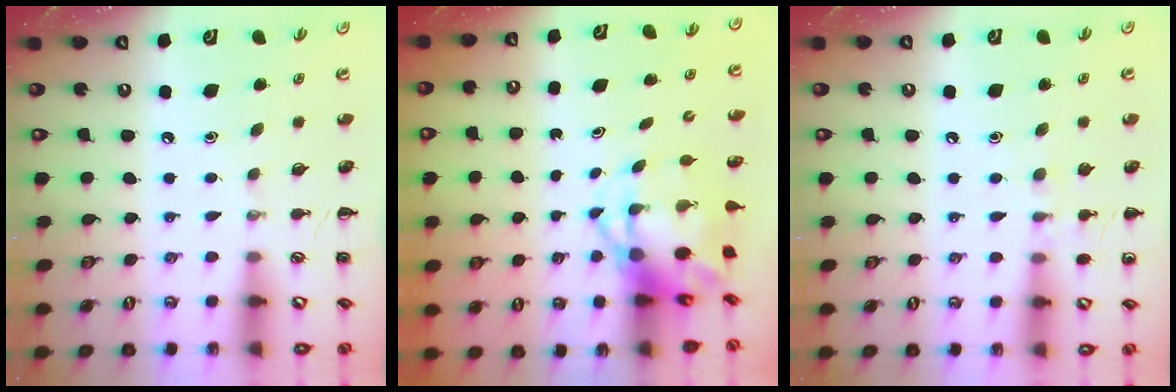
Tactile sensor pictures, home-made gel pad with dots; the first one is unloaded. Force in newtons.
{"total": 4.7, "press": 4.5, "slide": 1.4}
{"total": 5.9, "press": 5.7, "slide": 1.4}